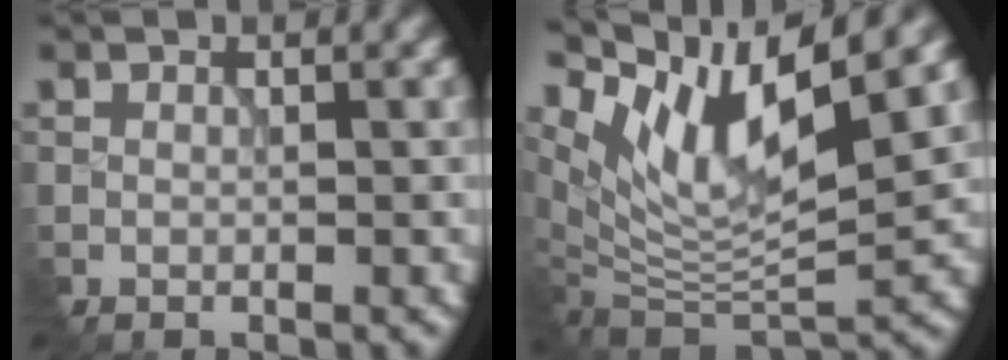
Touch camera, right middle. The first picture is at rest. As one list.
[{"total": 10.2, "force": [4.7, 3.7, 8.3], "torque": [-0.162, 0.000, 0.100]}]